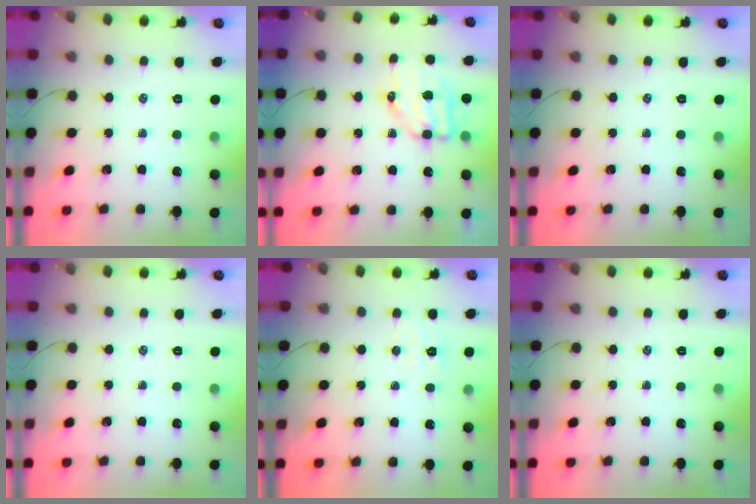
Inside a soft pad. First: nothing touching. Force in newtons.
{"total": 7.7, "press": 7.6, "slide": 1.1}
{"total": 0.0}
{"total": 0.0}
{"total": 4.5, "press": 4.4, "slide": 1.1}
{"total": 0.0}